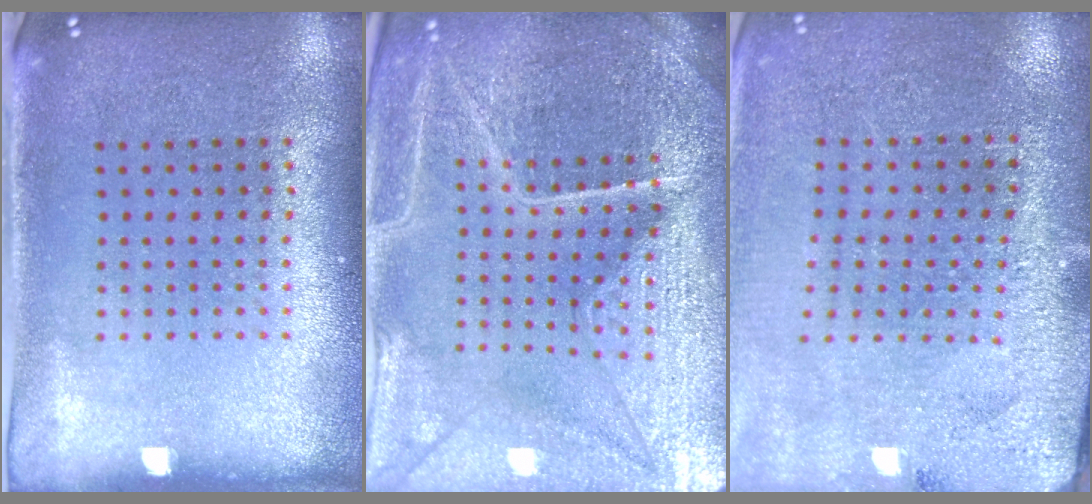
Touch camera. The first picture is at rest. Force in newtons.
{"total": 5.6, "press": 5.2, "slide": 2.2}
{"total": 2.8, "press": 2.8, "slide": 0.2}